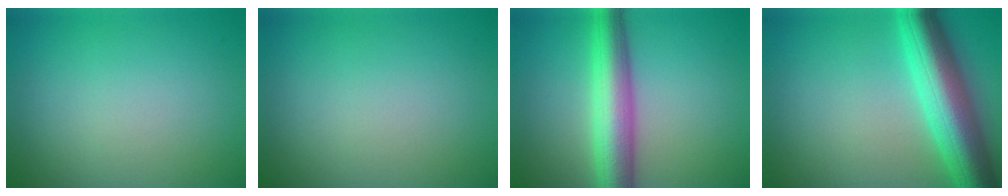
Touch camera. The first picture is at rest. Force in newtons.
{"total": 0.0}
{"total": 6.6, "press": 6.6, "slide": 0.0}
{"total": 9.0, "press": 9.0, "slide": 0.5}